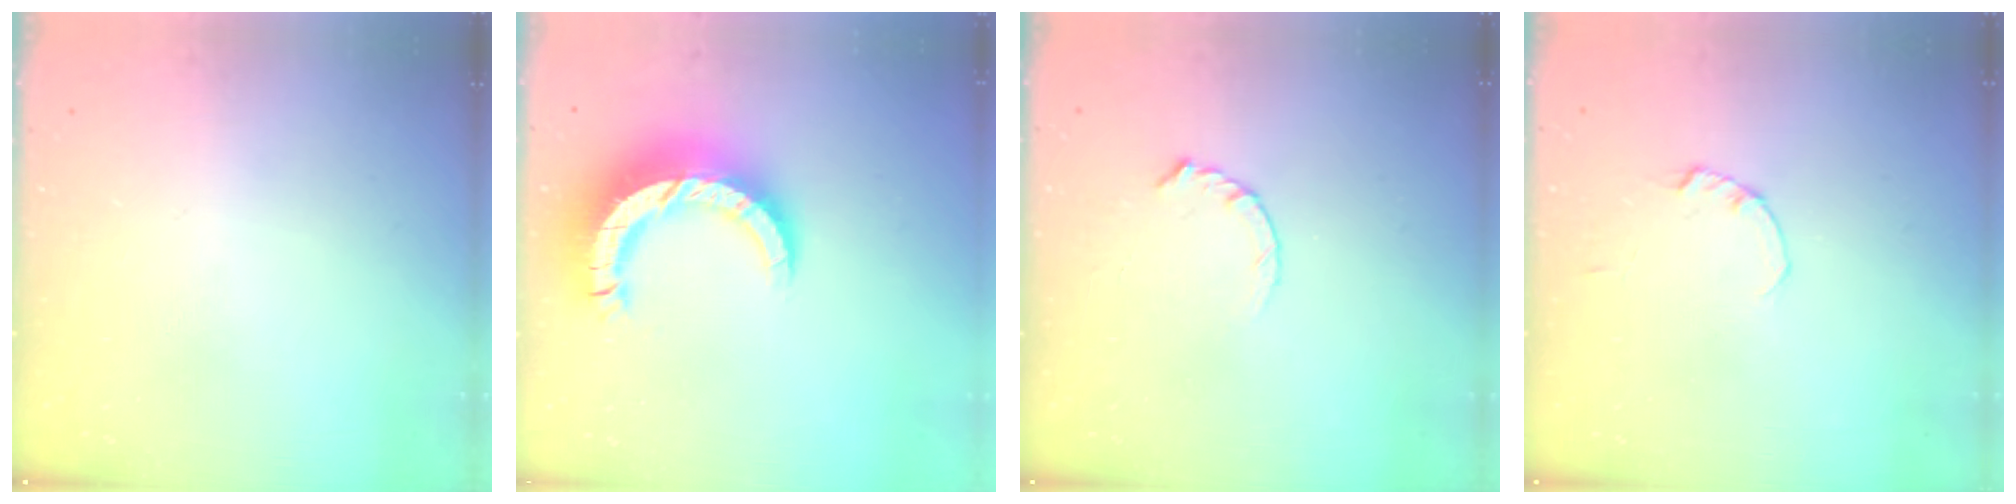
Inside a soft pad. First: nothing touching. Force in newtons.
{"total": 12.9, "press": 12.9, "slide": 1.3}
{"total": 2.8, "press": 2.8, "slide": 0.4}
{"total": 0.0}